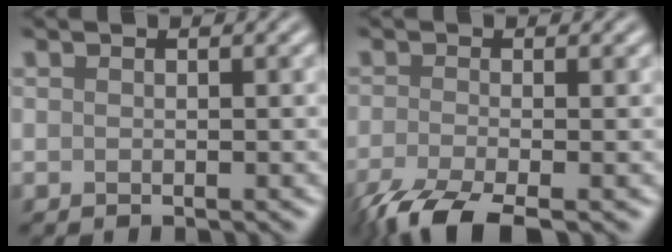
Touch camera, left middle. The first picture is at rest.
{"total": 5.4, "force": [-4.1, 1.0, 3.4], "torque": [-0.059, -0.010, -0.080]}